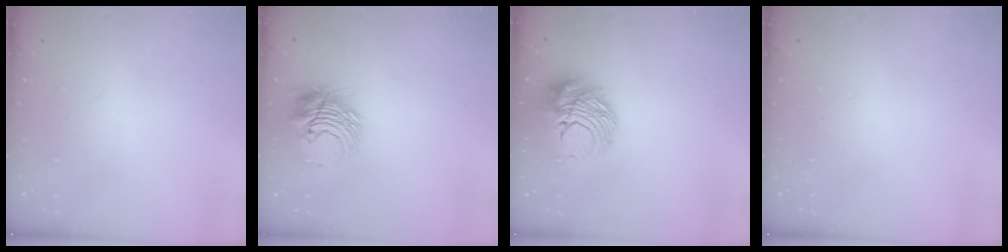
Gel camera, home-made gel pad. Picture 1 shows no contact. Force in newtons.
{"total": 10.1, "press": 10.1, "slide": 0.8}
{"total": 15.5, "press": 15.5, "slide": 1.1}
{"total": 0.0}